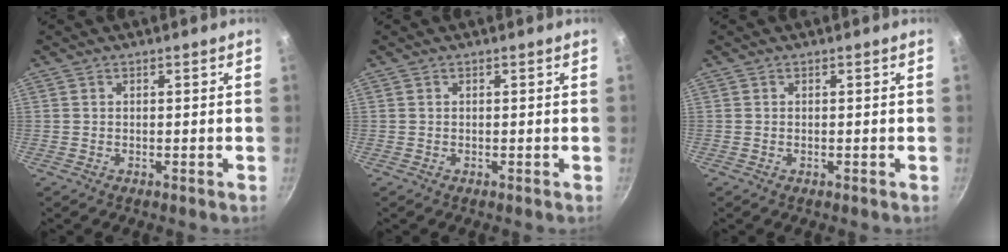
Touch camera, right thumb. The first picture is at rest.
{"total": 0.0}
{"total": 0.0}